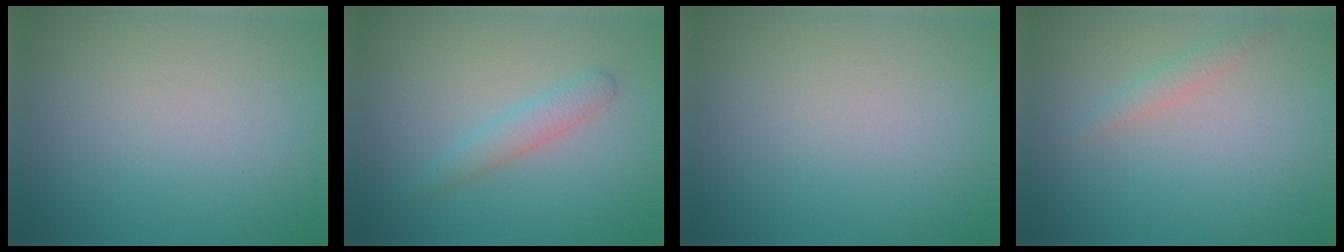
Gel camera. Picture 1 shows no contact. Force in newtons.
{"total": 1.9, "press": 1.9, "slide": 0.1}
{"total": 0.0}
{"total": 1.3, "press": 1.3, "slide": 0.1}